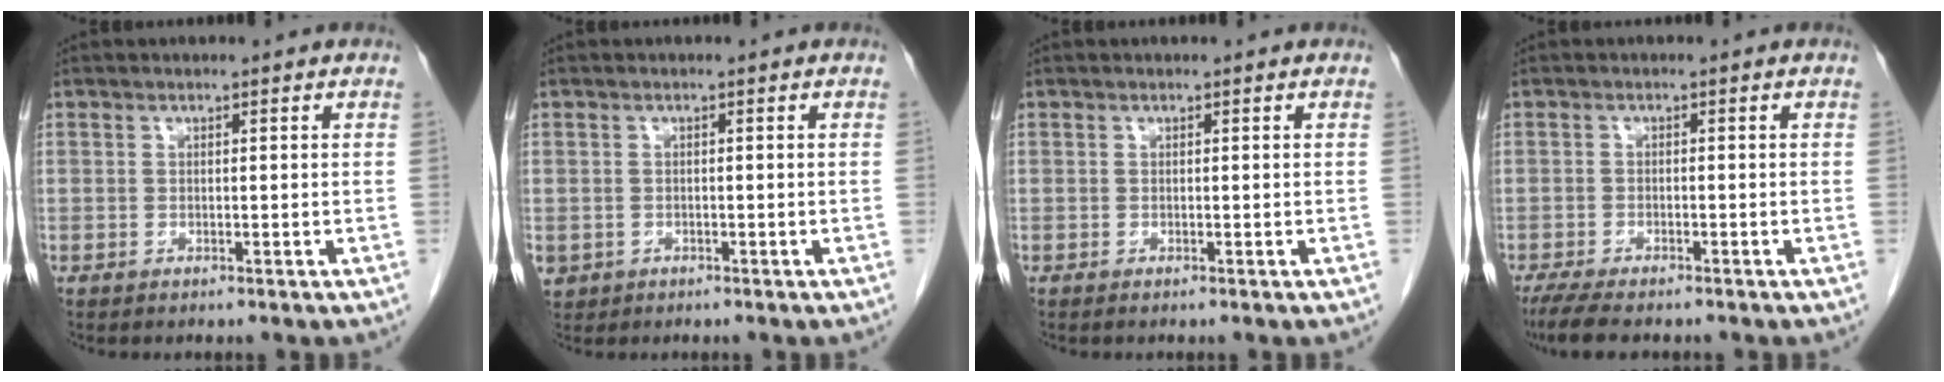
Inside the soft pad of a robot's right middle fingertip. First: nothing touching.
{"total": 2.4, "force": [-1.1, 2.1, 0.4], "torque": [-0.006, 0.001, -0.012]}
{"total": 0.0}
{"total": 6.6, "force": [-5.3, 1.4, 3.5], "torque": [-0.061, -0.015, -0.084]}